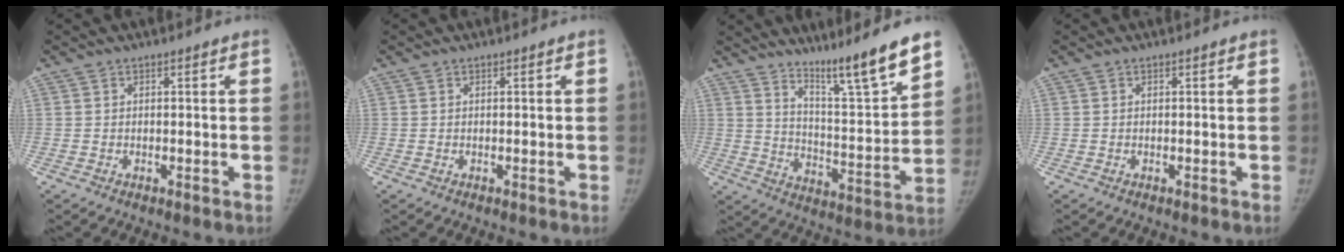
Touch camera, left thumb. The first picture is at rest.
{"total": 0.0}
{"total": 14.4, "force": [11.2, 0.6, 8.9], "torque": [-0.123, -0.085, 0.193]}
{"total": 0.0}